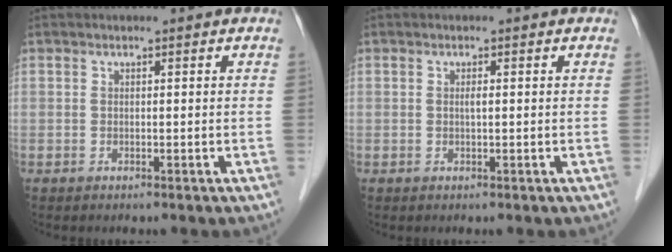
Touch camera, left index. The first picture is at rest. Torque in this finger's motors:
{"motor_torque": [0.18, 0.04, 0.02, 0.02]}